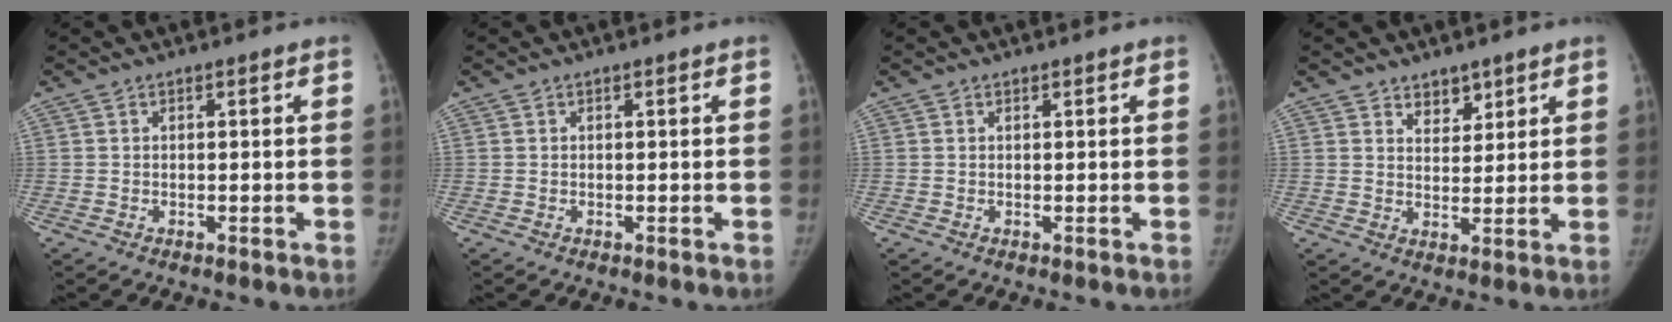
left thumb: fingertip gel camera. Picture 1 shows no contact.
{"total": 0.0}
{"total": 0.0}
{"total": 4.0, "force": [3.0, 2.4, 1.2], "torque": [0.004, -0.023, 0.051]}